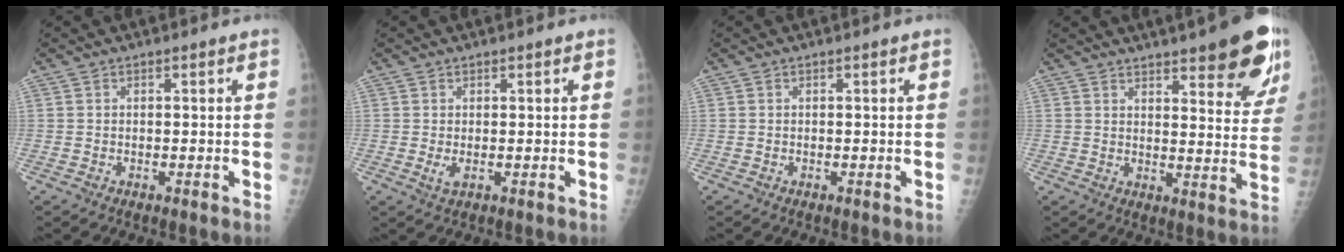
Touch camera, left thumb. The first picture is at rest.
{"total": 1.7, "force": [0.1, 0.8, 1.5], "torque": [-0.027, -0.005, 0.005]}
{"total": 0.0}
{"total": 16.6, "force": [10.6, 4.6, 12.0], "torque": [-0.122, -0.051, 0.132]}